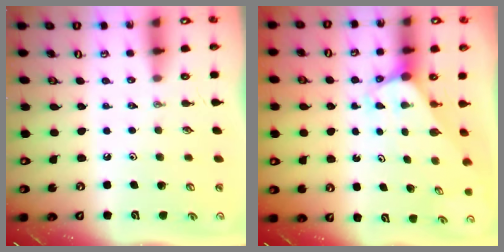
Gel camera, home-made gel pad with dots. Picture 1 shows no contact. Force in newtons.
{"total": 2.9, "press": 2.9, "slide": 0.2}